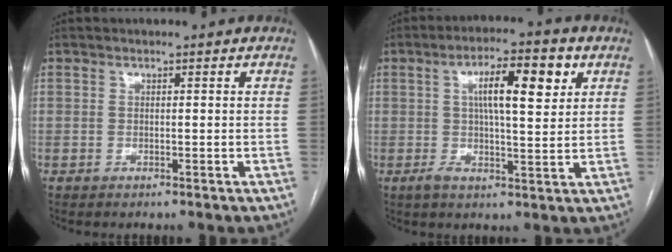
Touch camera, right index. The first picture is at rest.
{"total": 10.1, "force": [2.8, 2.0, 9.5], "torque": [-0.163, 0.022, 0.043]}